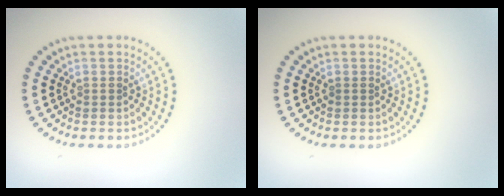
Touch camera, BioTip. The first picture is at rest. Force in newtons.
{"total": 0.0}